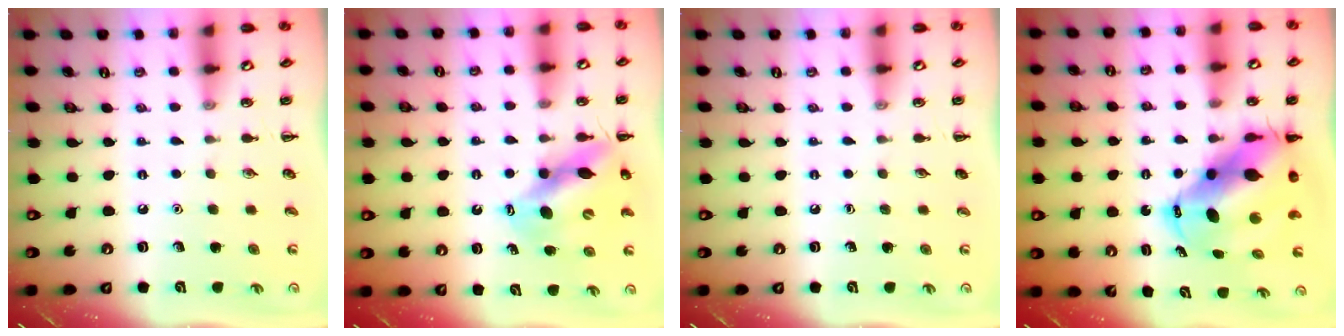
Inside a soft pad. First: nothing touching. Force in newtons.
{"total": 11.6, "press": 11.2, "slide": 3.1}
{"total": 0.0}
{"total": 13.3, "press": 12.8, "slide": 3.6}